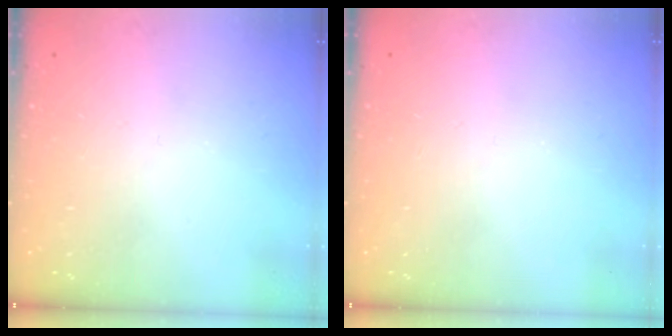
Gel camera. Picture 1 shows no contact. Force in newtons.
{"total": 0.0}